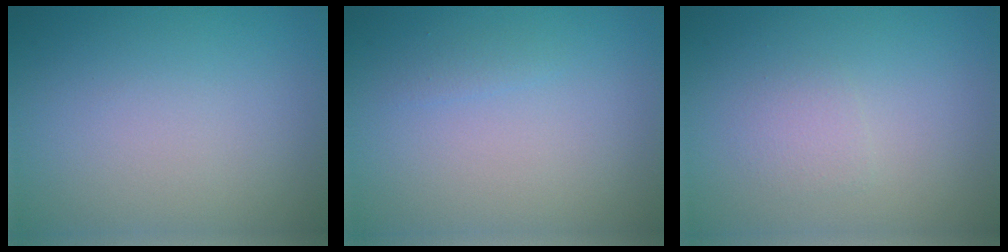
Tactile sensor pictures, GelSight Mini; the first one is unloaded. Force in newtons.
{"total": 0.6, "press": 0.6, "slide": 0.1}
{"total": 1.2, "press": 1.2, "slide": 0.0}